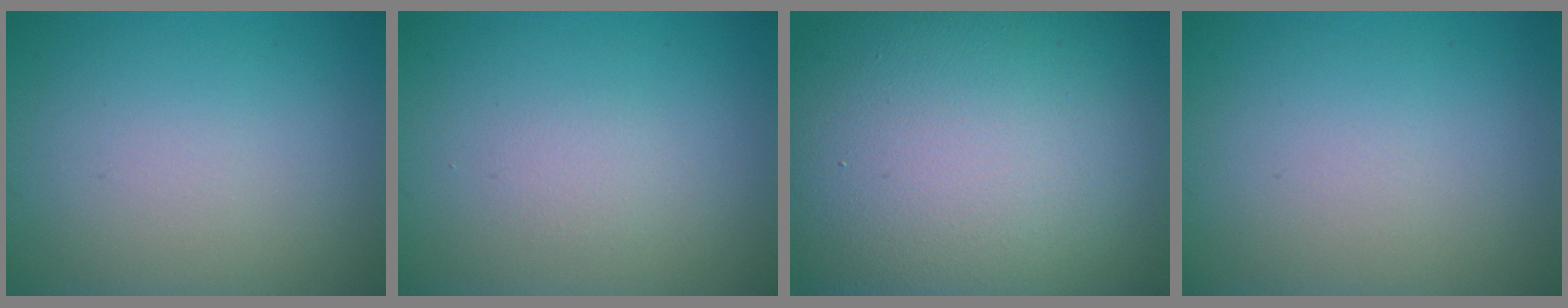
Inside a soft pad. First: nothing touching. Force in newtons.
{"total": 0.9, "press": 0.9, "slide": 0.1}
{"total": 19.4, "press": 19.3, "slide": 1.7}
{"total": 0.0}